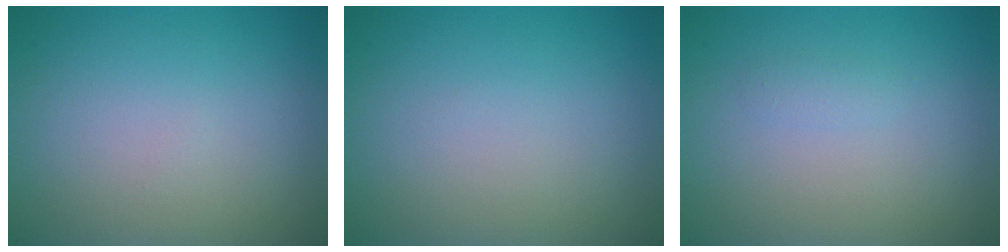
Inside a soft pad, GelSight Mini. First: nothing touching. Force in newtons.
{"total": 0.0}
{"total": 0.7, "press": 0.7, "slide": 0.0}